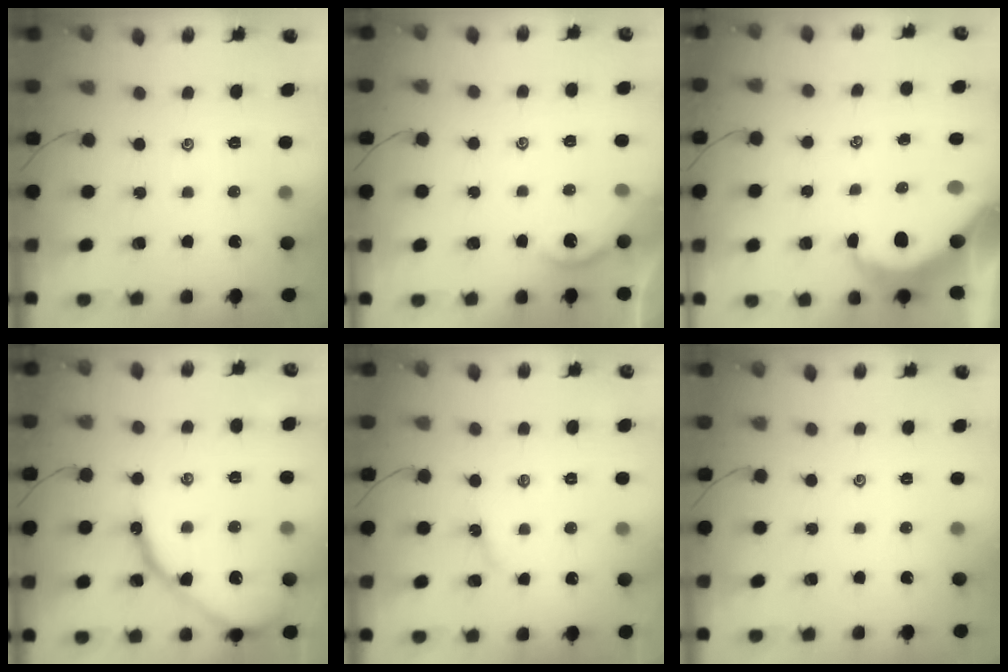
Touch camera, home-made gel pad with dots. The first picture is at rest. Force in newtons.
{"total": 2.8, "press": 2.8, "slide": 0.3}
{"total": 8.1, "press": 8.0, "slide": 1.0}
{"total": 13.2, "press": 13.1, "slide": 1.4}
{"total": 3.4, "press": 3.4, "slide": 0.5}
{"total": 0.0}